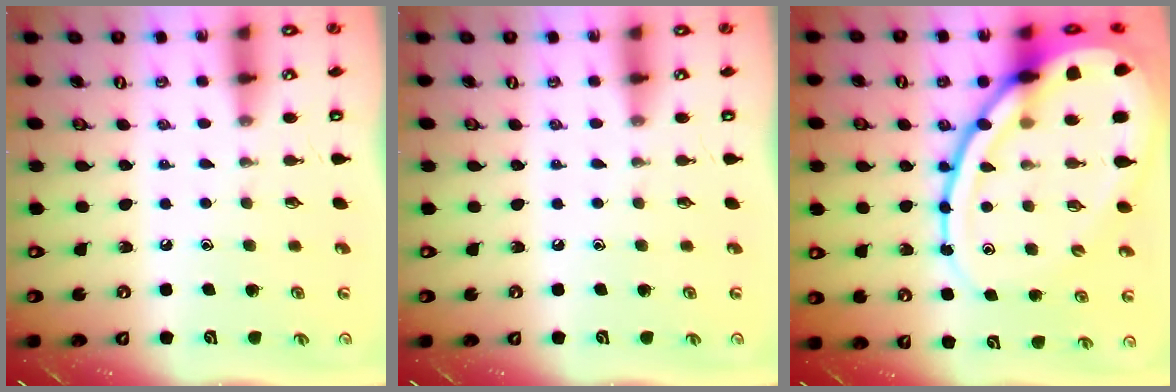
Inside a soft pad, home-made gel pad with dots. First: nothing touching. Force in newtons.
{"total": 0.0}
{"total": 24.0, "press": 23.9, "slide": 2.4}